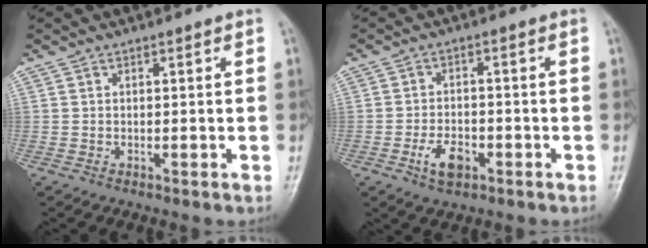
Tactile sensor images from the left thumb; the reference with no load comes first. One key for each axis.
{"total": 5.4, "fx": -2.4, "fy": 3.1, "fz": 3.7, "tx": -0.059, "ty": 0.012, "tz": -0.042}